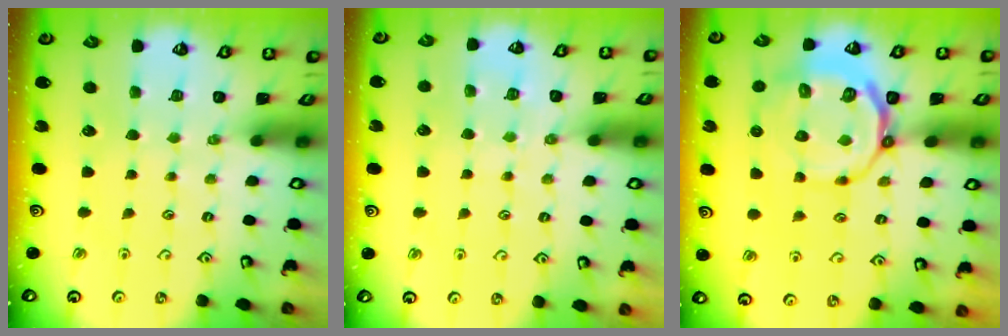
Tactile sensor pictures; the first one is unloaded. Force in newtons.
{"total": 4.9, "press": 4.8, "slide": 0.6}
{"total": 11.4, "press": 11.0, "slide": 2.7}